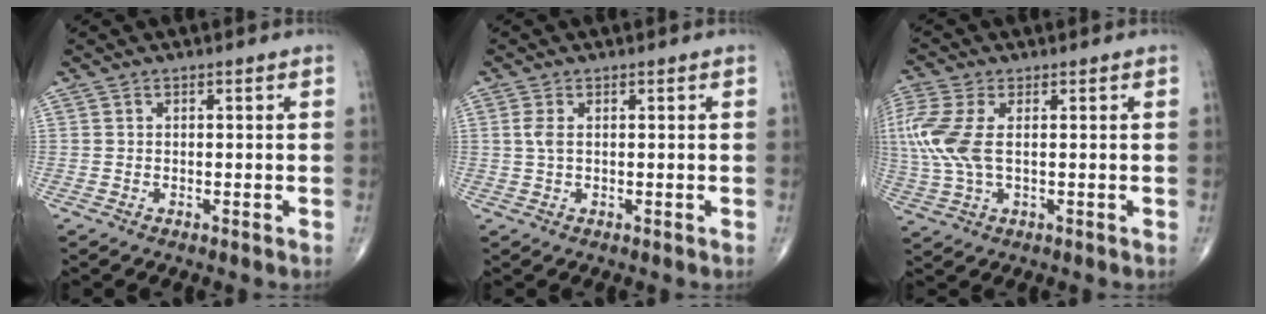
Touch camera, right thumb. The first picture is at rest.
{"total": 1.9, "force": [0.4, 0.9, 1.7], "torque": [-0.044, 0.005, 0.013]}
{"total": 10.2, "force": [1.3, 5.1, 8.7], "torque": [-0.241, 0.009, 0.031]}